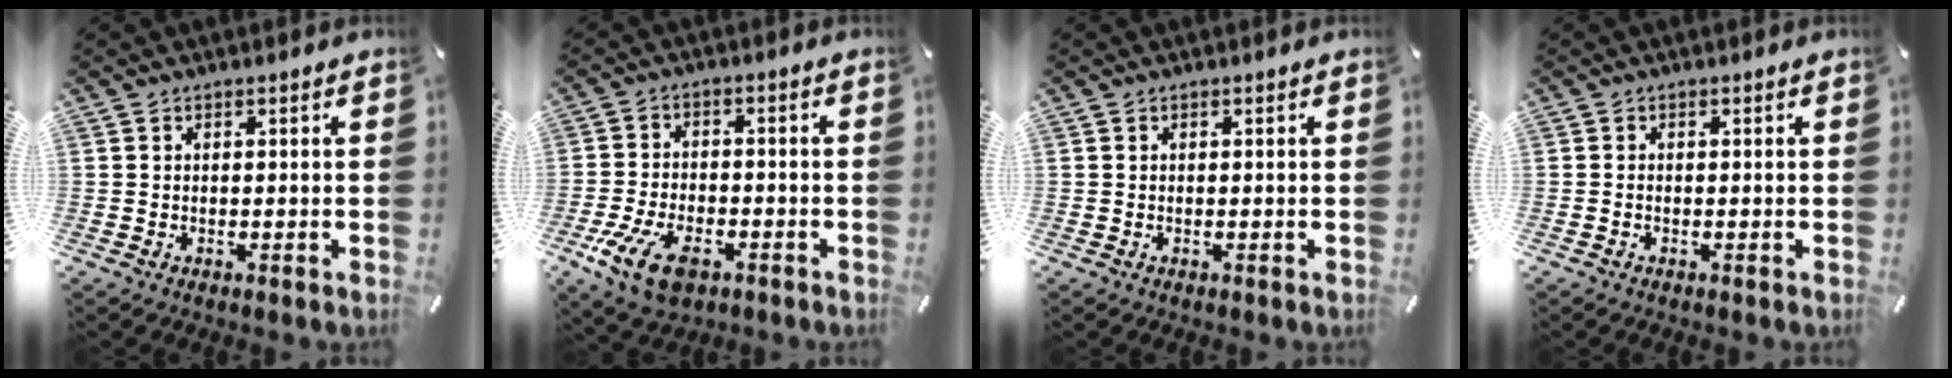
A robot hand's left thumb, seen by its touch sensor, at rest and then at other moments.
{"total": 10.2, "force": [-5.0, 5.8, 6.7], "torque": [-0.151, 0.010, -0.091]}
{"total": 0.0}
{"total": 0.5, "force": [-0.4, 0.1, 0.3], "torque": [-0.009, -0.002, -0.006]}